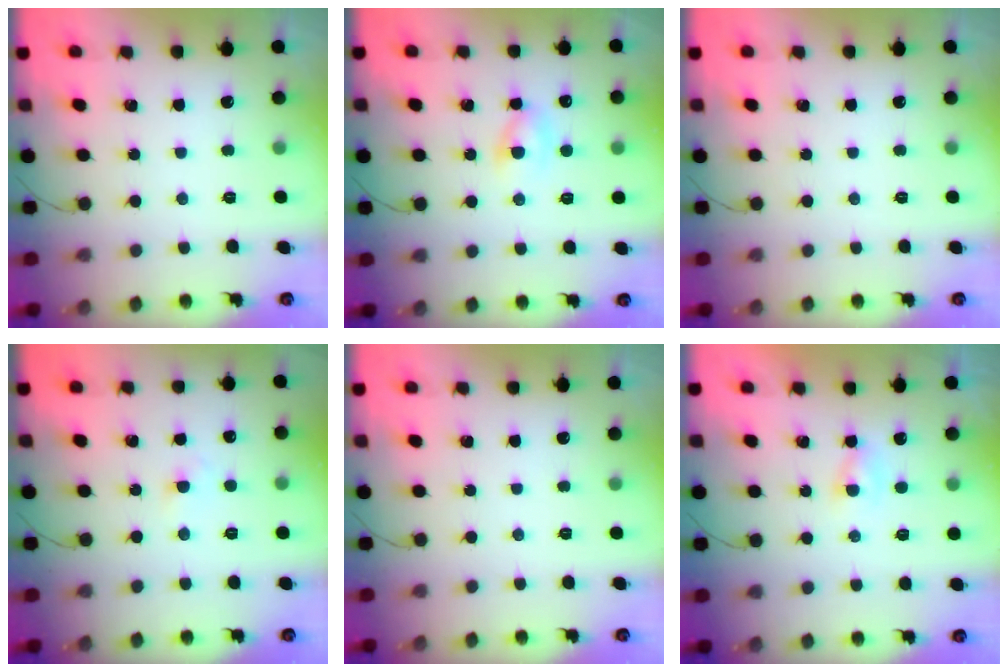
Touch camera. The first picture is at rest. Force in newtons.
{"total": 3.2, "press": 3.0, "slide": 1.1}
{"total": 0.0}
{"total": 1.9, "press": 1.6, "slide": 1.0}
{"total": 0.0}
{"total": 1.3, "press": 1.1, "slide": 0.8}